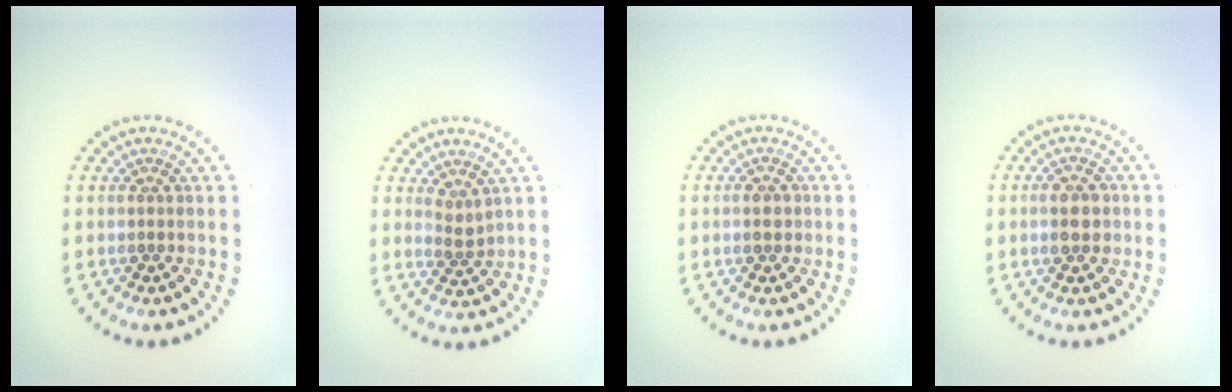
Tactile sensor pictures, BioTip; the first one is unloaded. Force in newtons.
{"total": 1.5, "press": 1.1, "slide": 1.1}
{"total": 1.0, "press": 1.0, "slide": 0.0}
{"total": 2.5, "press": 2.5, "slide": 0.2}